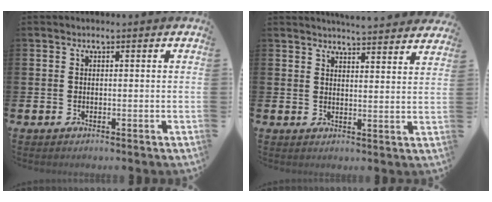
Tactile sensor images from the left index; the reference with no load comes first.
{"total": 4.9, "force": [4.9, -0.3, 0.2], "torque": [-0.004, -0.034, 0.086]}